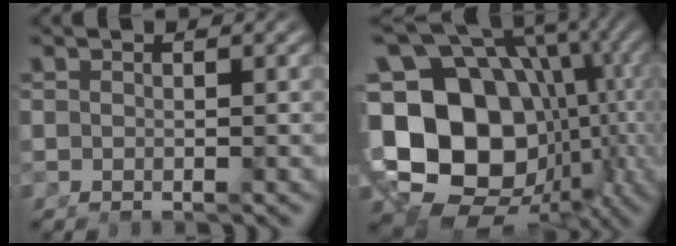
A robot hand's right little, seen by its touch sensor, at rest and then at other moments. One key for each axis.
{"total": 27.4, "fx": -3.6, "fy": 21.0, "fz": 17.2, "tx": -0.305, "ty": -0.086, "tz": -0.032}